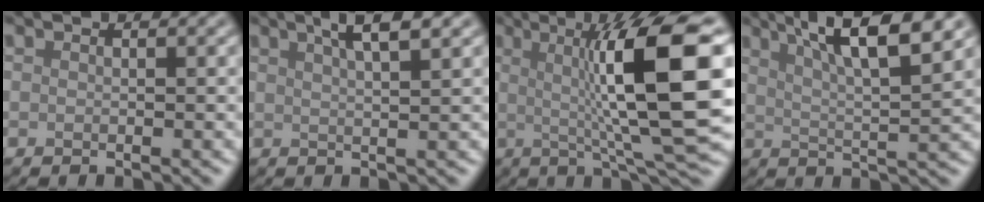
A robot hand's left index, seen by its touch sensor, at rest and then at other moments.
{"total": 4.0, "force": [2.4, 0.9, 3.1], "torque": [-0.024, 0.014, 0.020]}
{"total": 11.8, "force": [1.4, 1.9, 11.6], "torque": [-0.158, 0.006, 0.025]}
{"total": 8.0, "force": [4.5, 1.6, 6.4], "torque": [-0.080, 0.018, 0.055]}